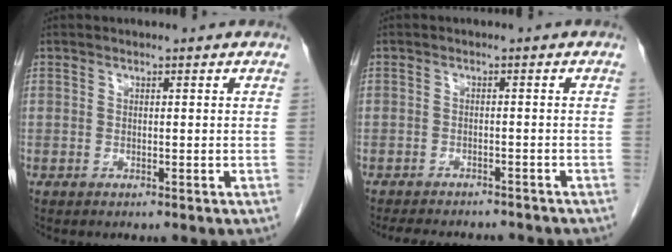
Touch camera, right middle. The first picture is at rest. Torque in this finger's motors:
{"motor_torque": [0.48, -0.36, 0.03, 0.03]}